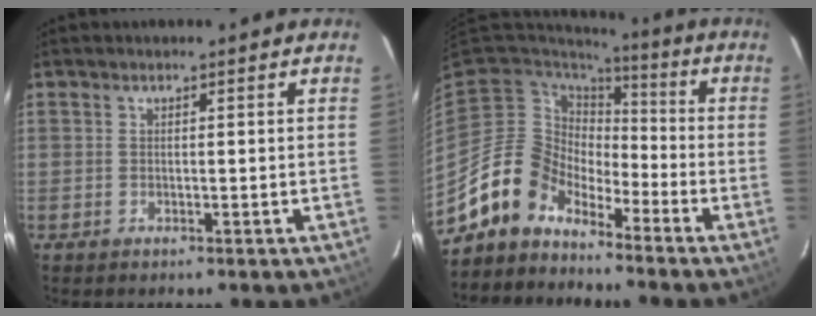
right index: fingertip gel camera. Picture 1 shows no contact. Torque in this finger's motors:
{"motor_torque": [0.46, -0.47, -0.15, -0.21]}